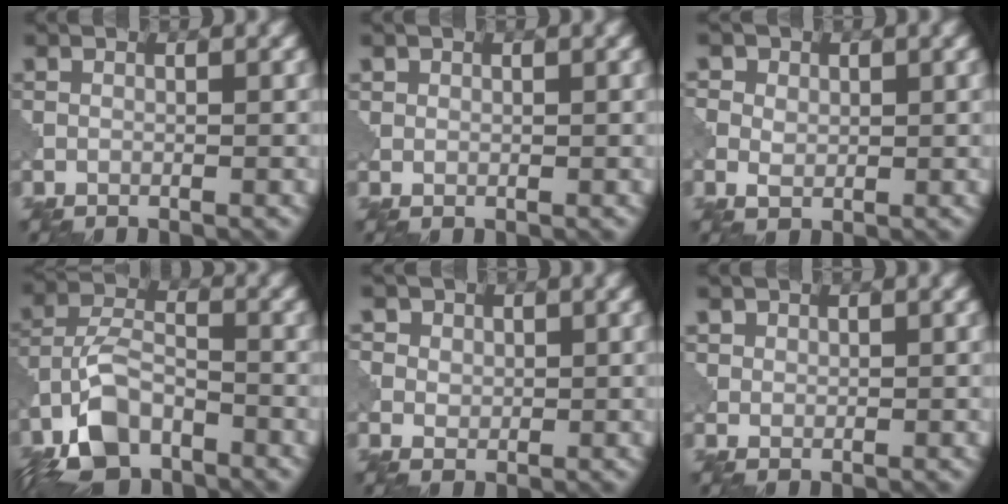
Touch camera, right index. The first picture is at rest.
{"total": 0.9, "force": [0.4, 0.7, 0.2], "torque": [-0.003, 0.001, 0.009]}
{"total": 4.1, "force": [1.3, 3.3, 2.0], "torque": [-0.031, 0.016, 0.004]}
{"total": 7.3, "force": [-4.7, 3.4, 4.4], "torque": [-0.085, 0.003, -0.101]}
{"total": 4.8, "force": [2.2, 3.8, 1.9], "torque": [-0.042, 0.012, 0.028]}
{"total": 1.6, "force": [0.8, 1.3, 0.4], "torque": [-0.006, -0.005, 0.018]}